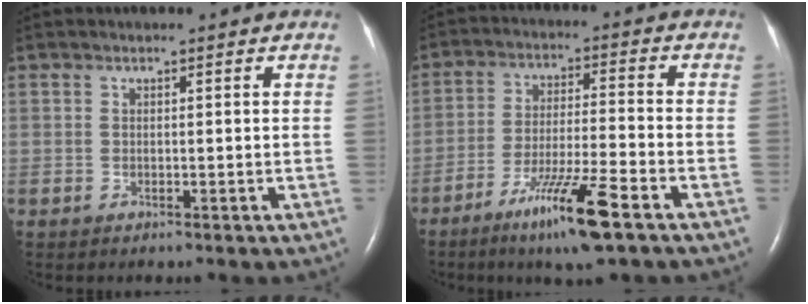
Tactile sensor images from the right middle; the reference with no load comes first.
{"total": 11.0, "force": [-6.8, 0.1, 8.7], "torque": [-0.163, -0.026, -0.120]}